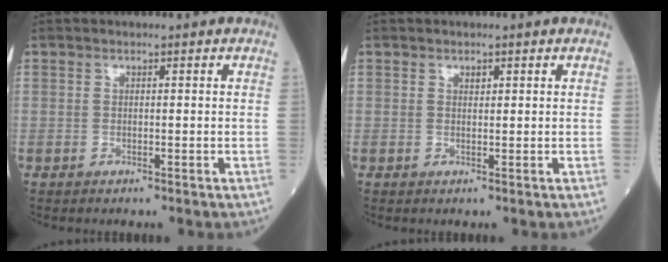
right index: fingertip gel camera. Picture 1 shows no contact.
{"total": 0.8, "force": [0.5, 0.4, 0.4], "torque": [-0.006, -0.003, 0.008]}